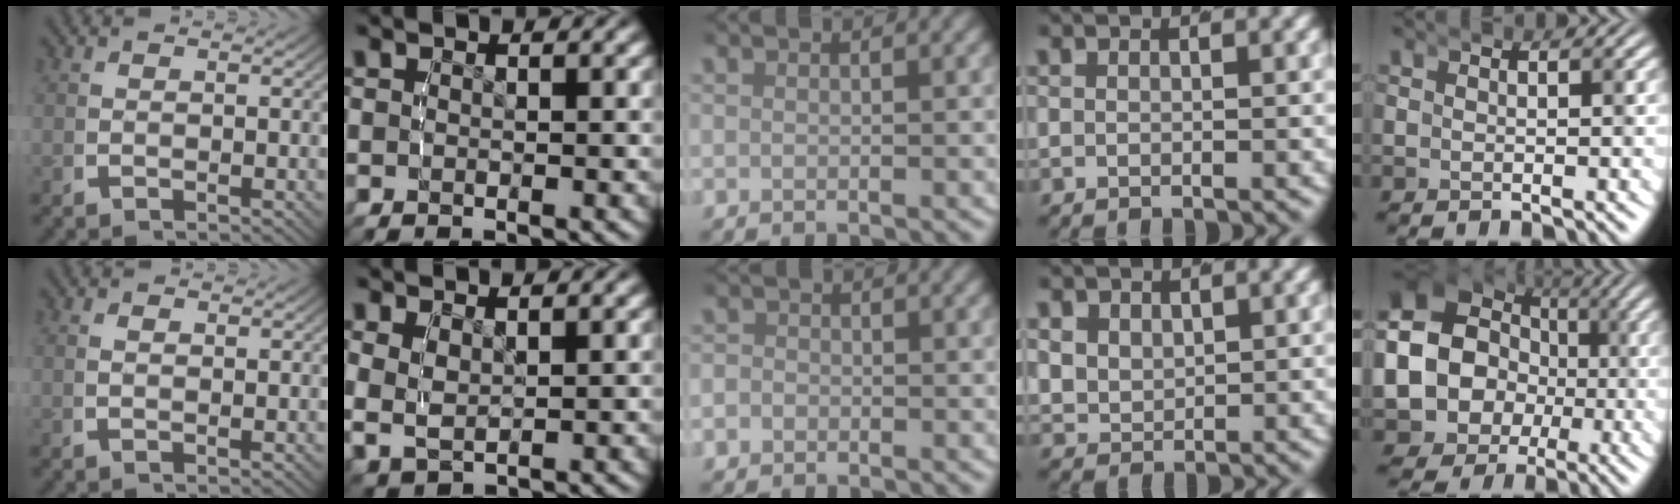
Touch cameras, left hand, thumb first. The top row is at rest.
{"thumb": {"total": 0.8, "force": [0.5, 0.2, 0.6], "torque": [-0.014, -0.002, 0.013]}, "index": {"total": 3.4, "force": [1.2, 2.6, 1.8], "torque": [-0.060, -0.009, 0.030]}, "middle": {"total": 1.5, "force": [-0.7, 1.3, 0.1], "torque": [-0.003, -0.005, -0.016]}, "ring": {"total": 4.5, "force": [0.3, 4.1, 1.7], "torque": [-0.077, -0.028, 0.013]}, "little": {"total": 15.6, "force": [-2.0, 13.8, 7.1], "torque": [-0.195, -0.072, -0.027]}}